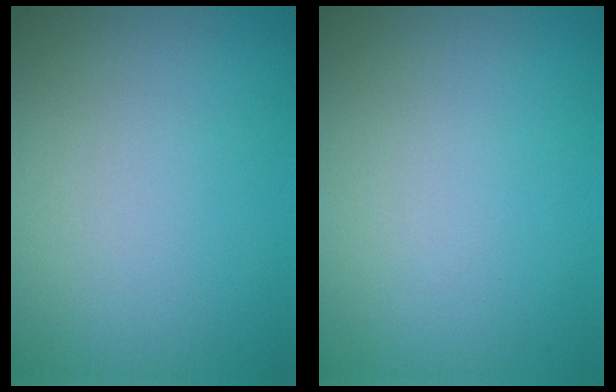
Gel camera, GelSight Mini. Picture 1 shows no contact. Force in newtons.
{"total": 0.0}